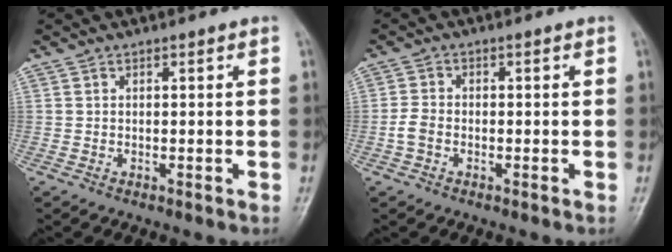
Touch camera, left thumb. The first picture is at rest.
{"total": 2.9, "force": [-1.1, 2.0, 1.8], "torque": [-0.038, 0.008, -0.025]}